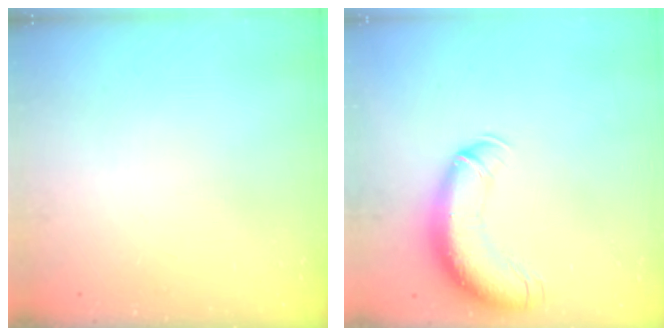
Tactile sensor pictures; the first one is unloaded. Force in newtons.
{"total": 13.5, "press": 13.1, "slide": 3.5}